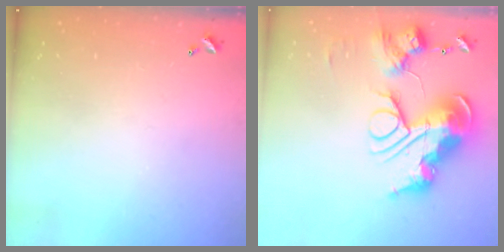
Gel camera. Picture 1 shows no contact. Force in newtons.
{"total": 0.9, "press": 0.9, "slide": 0.0}